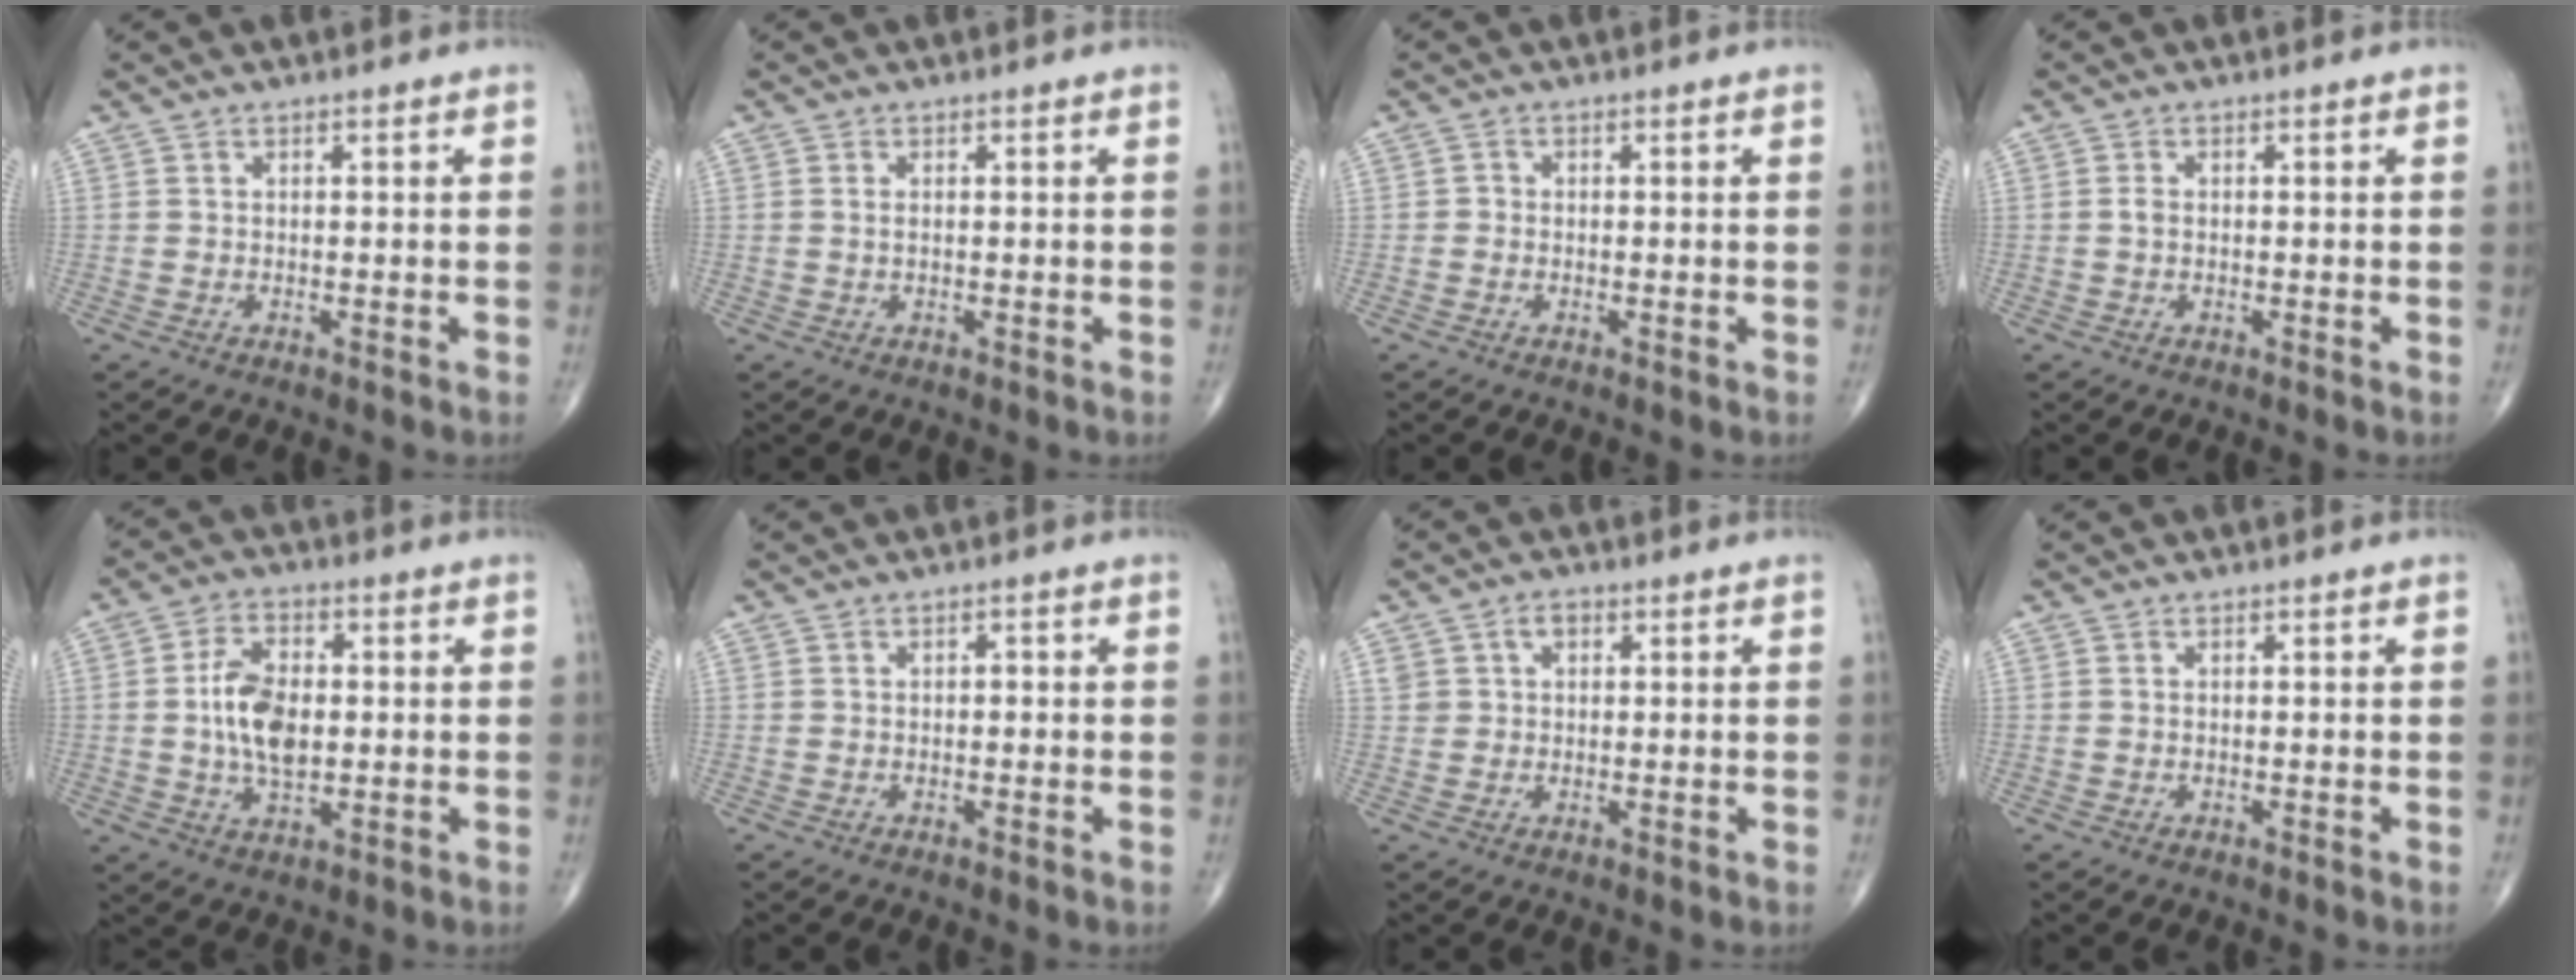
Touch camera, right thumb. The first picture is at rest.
{"total": 0.7, "force": [0.1, 0.3, 0.7], "torque": [-0.013, 0.000, 0.002]}
{"total": 0.8, "force": [-0.2, 0.7, 0.3], "torque": [0.000, 0.002, -0.008]}
{"total": 1.0, "force": [-0.1, 0.6, 0.8], "torque": [-0.015, 0.000, -0.002]}
{"total": 9.9, "force": [0.1, 5.6, 8.2], "torque": [-0.142, 0.003, 0.000]}
{"total": 0.7, "force": [0.0, 0.4, 0.6], "torque": [-0.003, 0.002, -0.003]}
{"total": 3.0, "force": [1.1, 2.3, 1.5], "torque": [-0.014, 0.002, 0.022]}
{"total": 0.0}